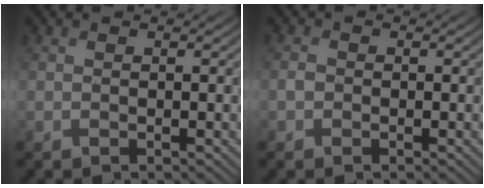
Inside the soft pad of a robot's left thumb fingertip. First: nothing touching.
{"total": 1.1, "force": [-0.4, 0.9, 0.4], "torque": [-0.007, -0.002, -0.014]}